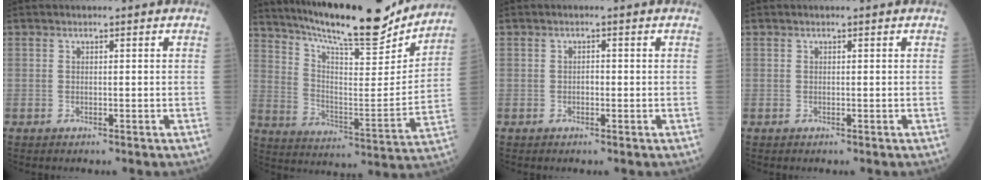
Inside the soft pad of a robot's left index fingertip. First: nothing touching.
{"total": 22.5, "force": [19.9, 2.8, 10.1], "torque": [-0.177, -0.025, 0.301]}
{"total": 0.8, "force": [-0.2, 0.4, 0.7], "torque": [-0.010, 0.003, -0.005]}
{"total": 0.0}